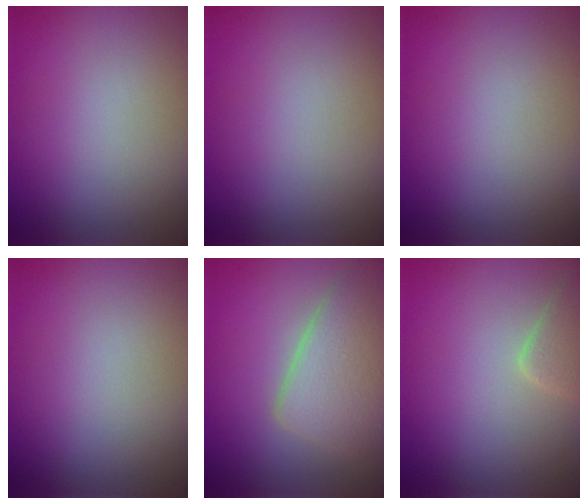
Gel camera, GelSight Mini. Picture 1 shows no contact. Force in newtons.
{"total": 0.0}
{"total": 0.0}
{"total": 0.0}
{"total": 6.5, "press": 6.5, "slide": 0.2}
{"total": 2.3, "press": 2.3, "slide": 0.1}